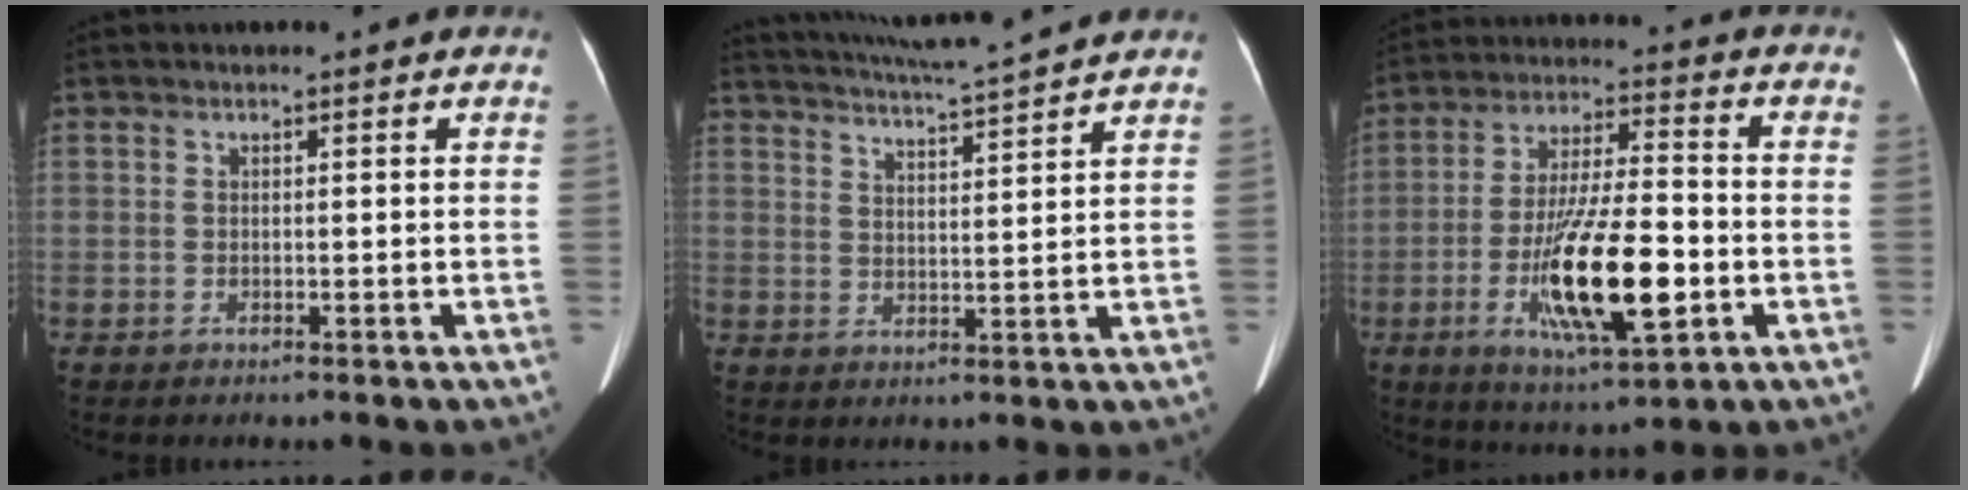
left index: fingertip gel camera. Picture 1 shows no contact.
{"total": 11.9, "force": [11.0, -1.2, 4.2], "torque": [-0.084, 0.007, 0.160]}
{"total": 16.1, "force": [-4.5, 3.3, 15.1], "torque": [-0.281, -0.014, -0.073]}